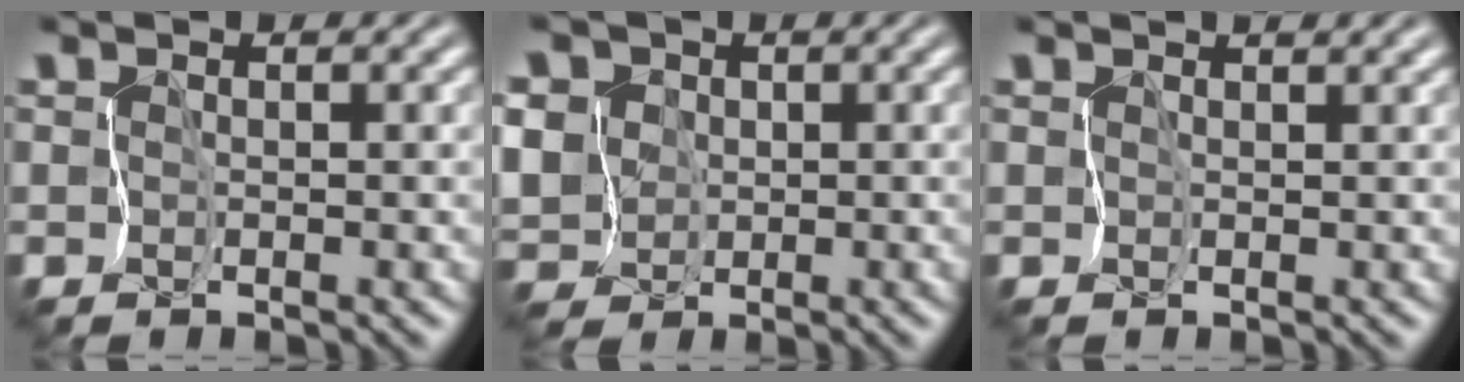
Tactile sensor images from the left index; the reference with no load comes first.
{"total": 6.4, "force": [0.2, 5.6, 2.9], "torque": [-0.070, 0.014, -0.027]}
{"total": 1.8, "force": [1.6, 0.4, 0.8], "torque": [-0.011, 0.005, 0.014]}